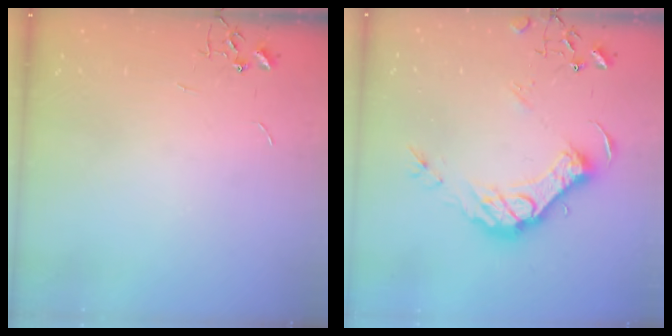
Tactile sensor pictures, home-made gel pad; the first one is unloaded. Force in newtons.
{"total": 16.9, "press": 16.8, "slide": 1.7}